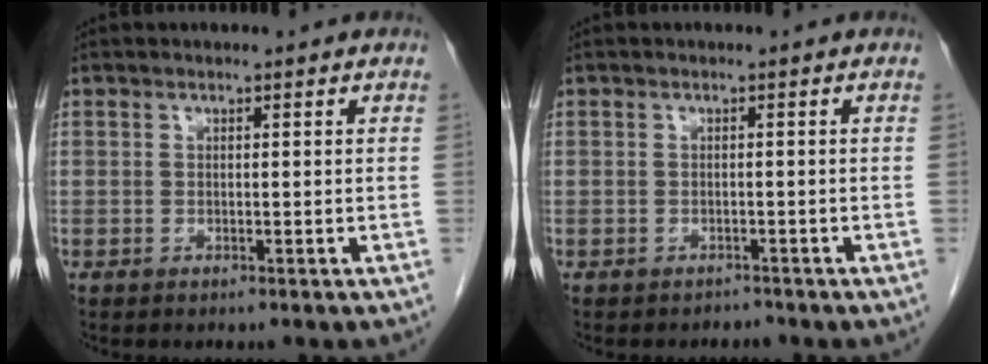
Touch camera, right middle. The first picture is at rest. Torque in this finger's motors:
{"motor_torque": [0.43, -0.27, 0.02, -0.01]}